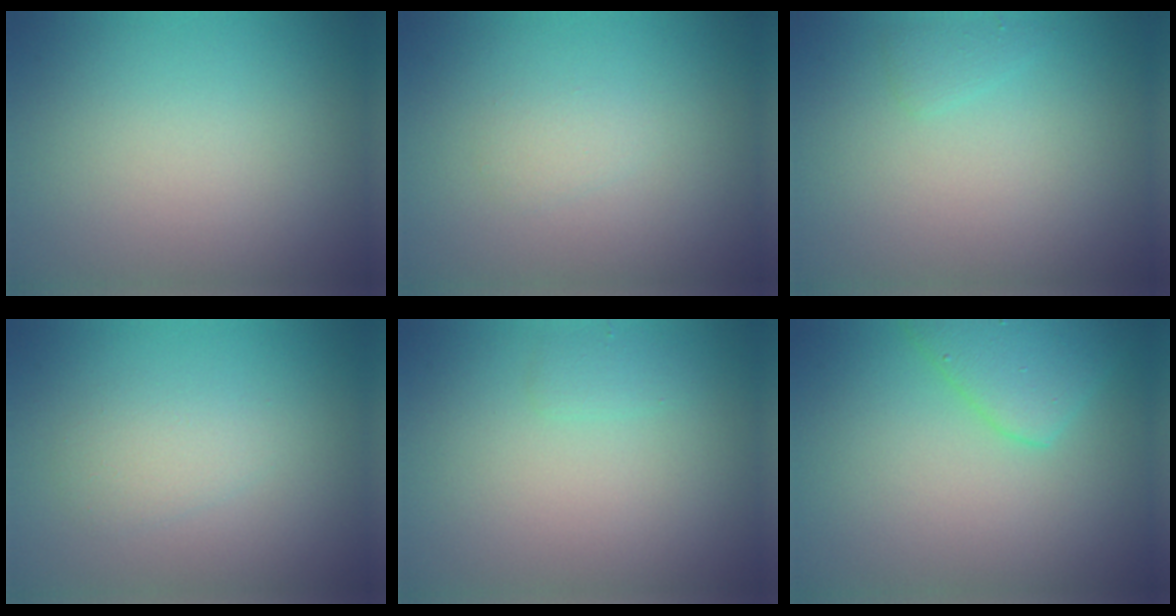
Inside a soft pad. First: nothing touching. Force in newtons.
{"total": 0.9, "press": 0.9, "slide": 0.0}
{"total": 0.9, "press": 0.9, "slide": 0.1}
{"total": 1.8, "press": 1.8, "slide": 0.1}
{"total": 0.9, "press": 0.9, "slide": 0.0}
{"total": 2.9, "press": 2.9, "slide": 0.0}